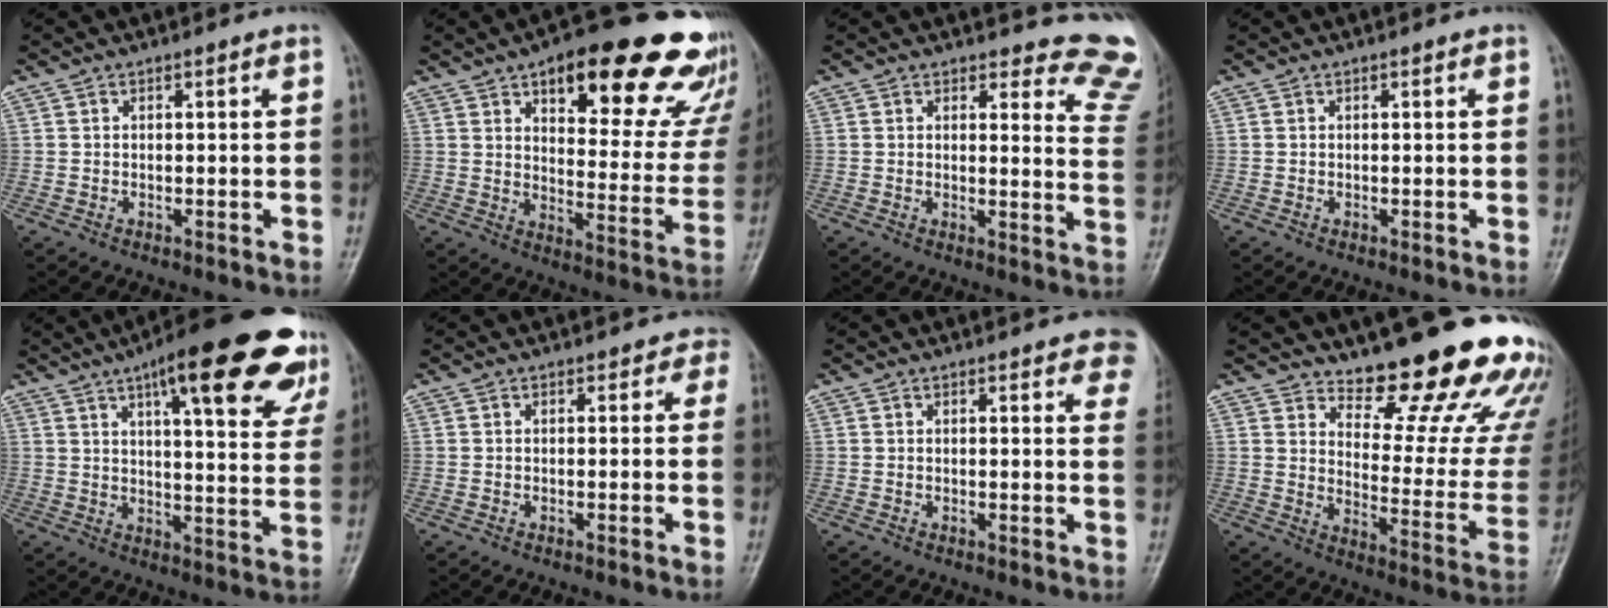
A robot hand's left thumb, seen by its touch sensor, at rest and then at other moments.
{"total": 27.1, "force": [17.1, 10.1, 18.4], "torque": [-0.193, -0.065, 0.220]}
{"total": 11.2, "force": [10.8, 2.9, 0.9], "torque": [0.043, -0.115, 0.078]}
{"total": 0.0}
{"total": 23.4, "force": [13.7, 6.1, 18.0], "torque": [-0.217, -0.030, 0.175]}
{"total": 1.7, "force": [0.8, 1.4, 0.4], "torque": [0.017, -0.003, -0.008]}
{"total": 7.0, "force": [4.8, 2.4, 4.5], "torque": [-0.023, -0.013, 0.043]}
{"total": 21.4, "force": [16.7, 6.5, 11.7], "torque": [-0.106, -0.144, 0.216]}